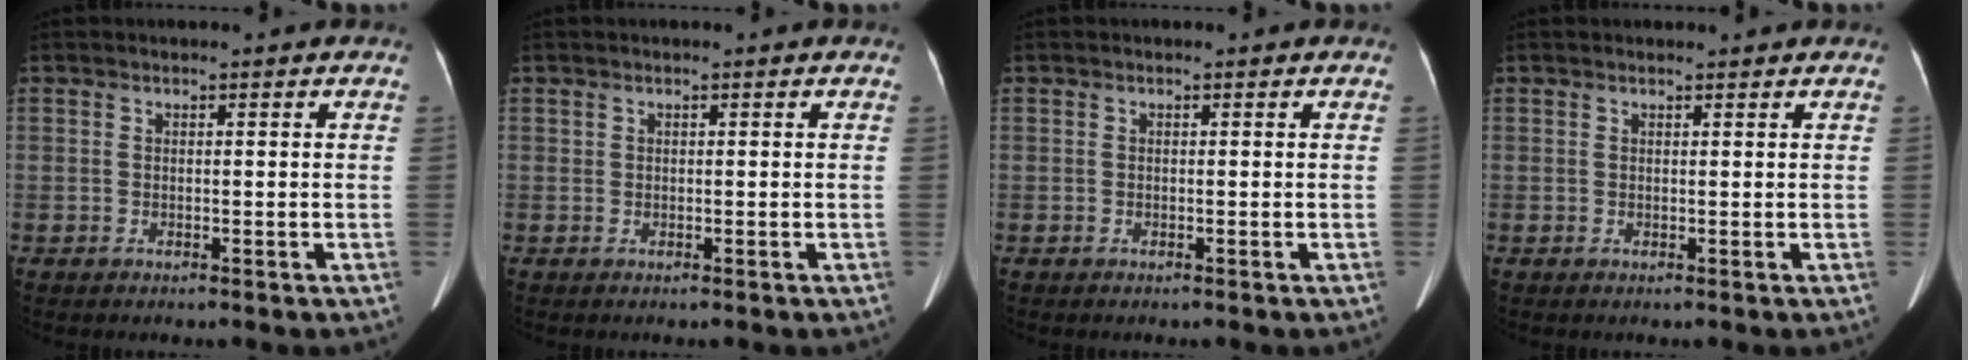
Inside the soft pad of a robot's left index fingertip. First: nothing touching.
{"total": 0.0}
{"total": 0.0}
{"total": 1.2, "force": [1.2, 0.2, 0.2], "torque": [-0.009, 0.007, 0.019]}